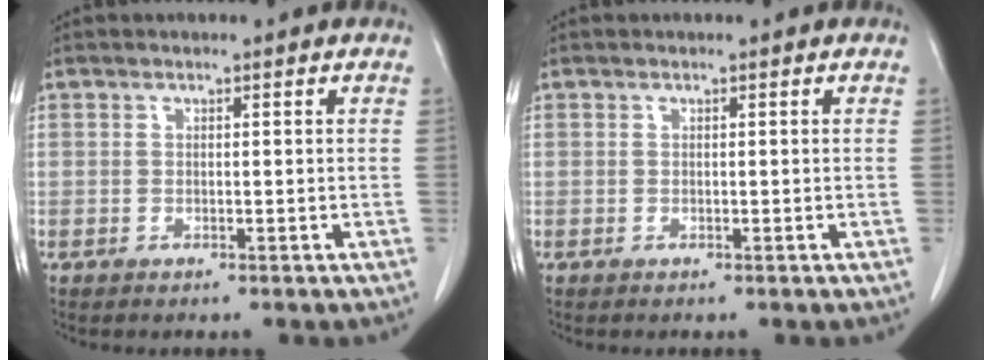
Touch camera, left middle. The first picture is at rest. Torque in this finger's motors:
{"motor_torque": [0.00, 0.00, 0.00, 0.00]}